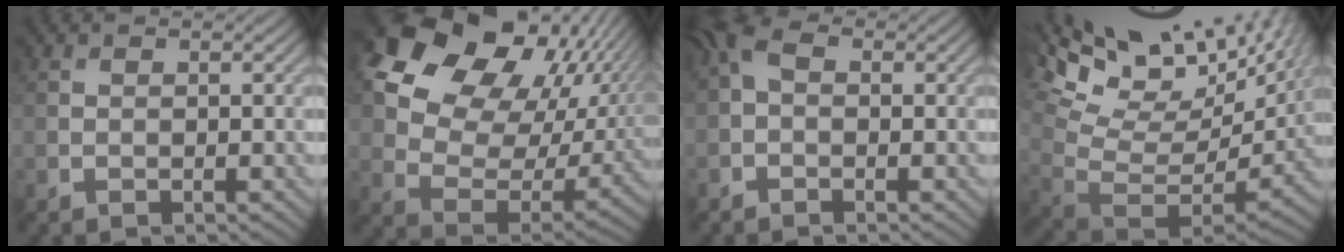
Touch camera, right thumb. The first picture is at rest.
{"total": 20.4, "force": [10.1, 13.7, 11.2], "torque": [-0.249, 0.044, 0.204]}
{"total": 3.6, "force": [0.2, 2.4, 2.7], "torque": [-0.060, 0.013, -0.011]}
{"total": 16.8, "force": [9.6, 6.6, 12.0], "torque": [-0.234, 0.039, 0.190]}